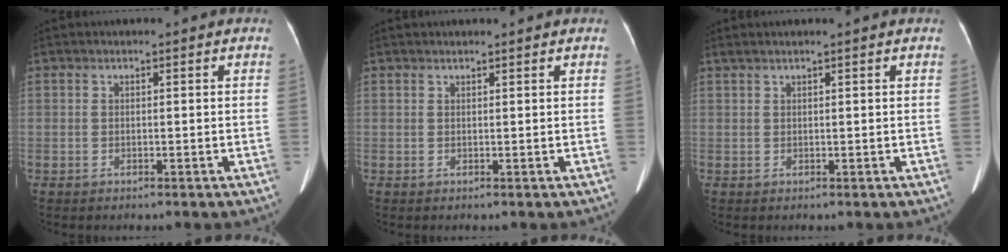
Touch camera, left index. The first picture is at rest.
{"total": 1.1, "force": [1.0, 0.1, 0.3], "torque": [-0.006, 0.014, 0.018]}
{"total": 1.1, "force": [0.9, -0.2, 0.7], "torque": [-0.020, 0.020, 0.025]}